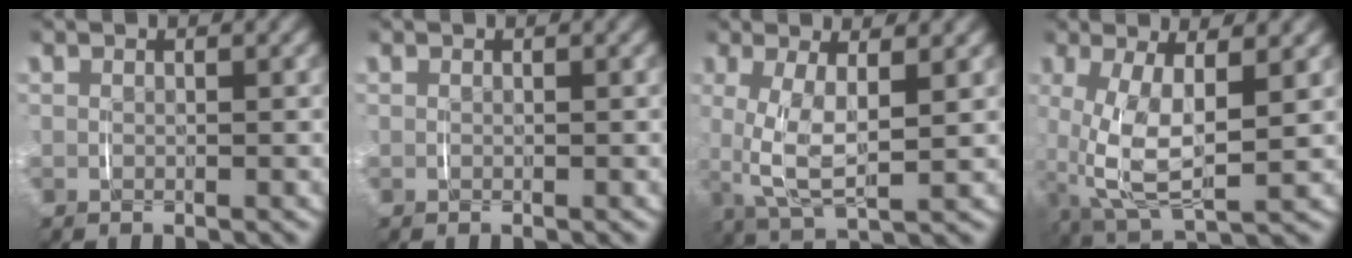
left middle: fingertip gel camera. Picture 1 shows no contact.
{"total": 0.0}
{"total": 5.8, "force": [0.3, 2.6, 5.2], "torque": [-0.114, -0.010, 0.011]}
{"total": 6.9, "force": [0.2, 3.2, 6.1], "torque": [-0.136, -0.019, 0.015]}